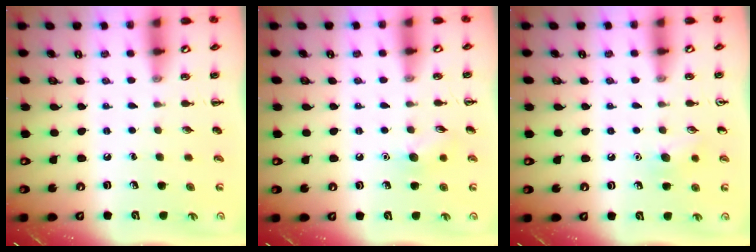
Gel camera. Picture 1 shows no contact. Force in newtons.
{"total": 7.0, "press": 6.8, "slide": 1.6}
{"total": 7.3, "press": 7.0, "slide": 2.1}